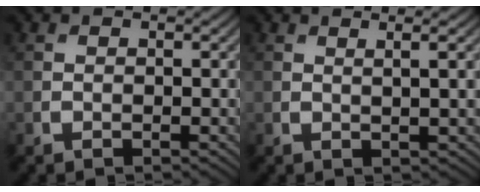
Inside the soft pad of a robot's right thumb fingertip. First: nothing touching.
{"total": 3.4, "force": [1.1, 0.6, 3.2], "torque": [-0.046, 0.014, 0.019]}